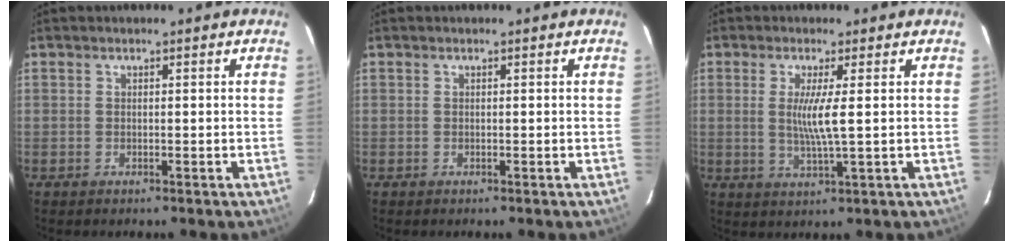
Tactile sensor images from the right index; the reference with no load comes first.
{"total": 0.0}
{"total": 5.1, "force": [0.6, -0.5, 5.1], "torque": [-0.098, -0.012, 0.010]}